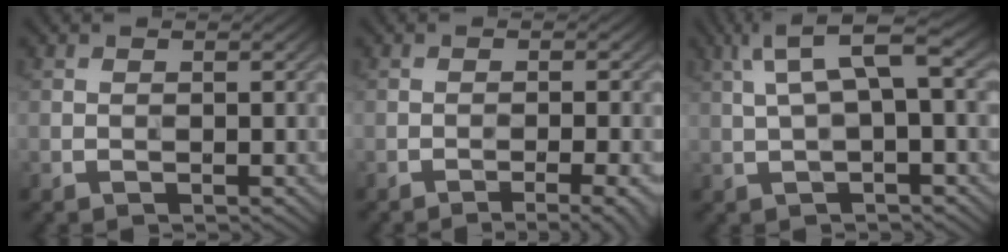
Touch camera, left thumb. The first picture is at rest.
{"total": 3.7, "force": [-2.4, 0.4, 2.9], "torque": [-0.047, 0.011, -0.035]}
{"total": 7.4, "force": [2.6, 1.9, 6.7], "torque": [-0.138, 0.025, 0.048]}